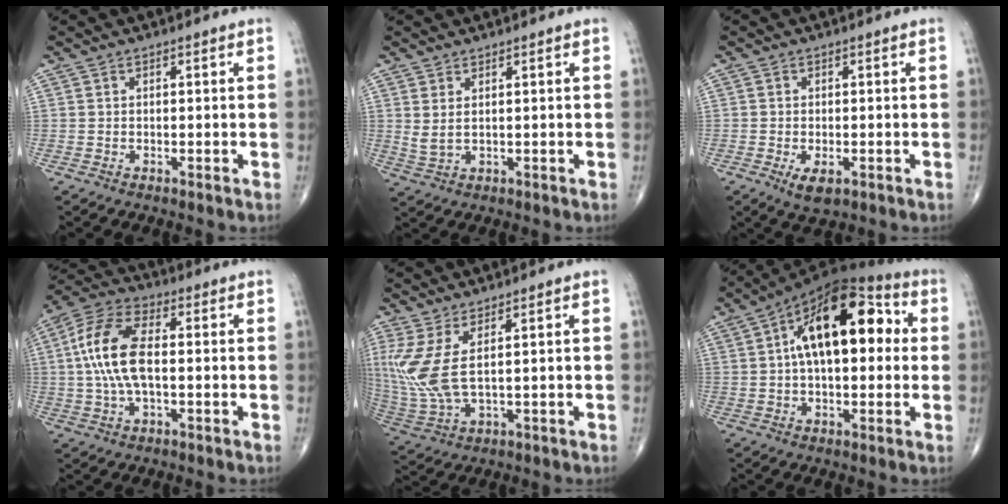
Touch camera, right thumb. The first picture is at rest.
{"total": 2.9, "force": [1.0, 1.1, 2.6], "torque": [-0.060, -0.005, 0.028]}
{"total": 3.7, "force": [-1.4, 1.8, 2.9], "torque": [-0.049, -0.006, -0.020]}
{"total": 15.5, "force": [0.6, 7.5, 13.6], "torque": [-0.287, 0.027, 0.006]}
{"total": 10.5, "force": [2.8, 3.3, 9.5], "torque": [-0.252, -0.016, 0.071]}
{"total": 19.7, "force": [3.7, 9.9, 16.6], "torque": [-0.241, 0.033, 0.045]}